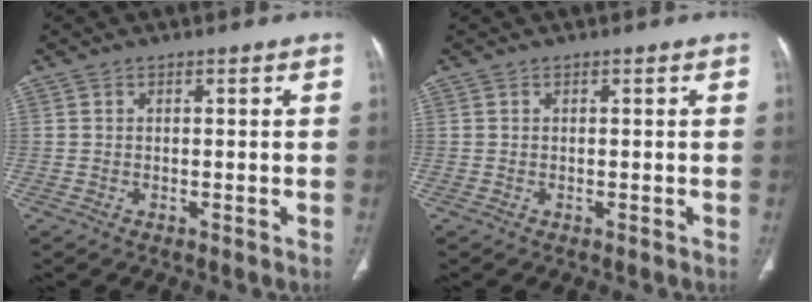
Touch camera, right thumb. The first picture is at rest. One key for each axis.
{"total": 0.0}